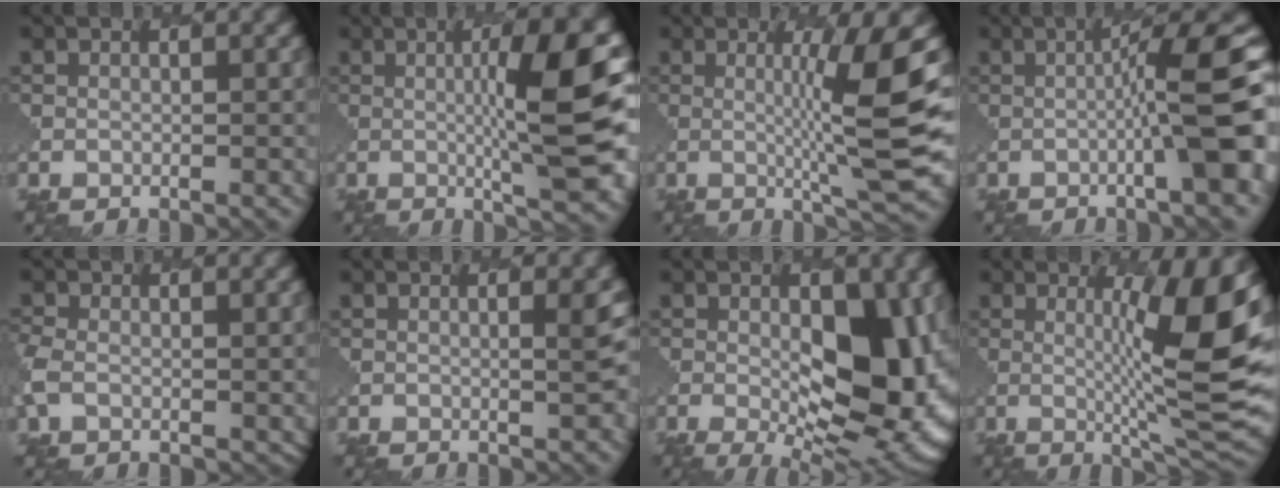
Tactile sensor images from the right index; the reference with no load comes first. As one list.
[{"total": 10.6, "force": [0.4, 2.2, 10.4], "torque": [-0.129, -0.001, 0.009]}, {"total": 7.7, "force": [0.5, 0.7, 7.6], "torque": [-0.117, -0.006, 0.014]}, {"total": 10.6, "force": [-0.7, 1.8, 10.4], "torque": [-0.118, 0.016, -0.015]}, {"total": 4.2, "force": [-0.6, 3.2, 2.6], "torque": [-0.063, -0.003, -0.017]}, {"total": 3.0, "force": [0.3, 0.8, 2.9], "torque": [-0.028, 0.003, 0.004]}, {"total": 11.2, "force": [-0.1, 5.0, 9.9], "torque": [-0.125, -0.005, -0.005]}, {"total": 11.1, "force": [1.0, 2.0, 10.9], "torque": [-0.140, -0.006, 0.022]}]